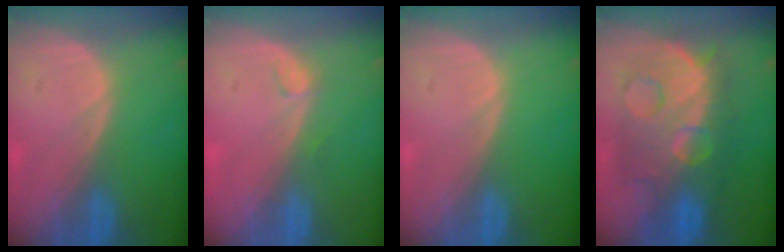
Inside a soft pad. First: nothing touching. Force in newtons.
{"total": 1.3, "press": 1.1, "slide": 0.5}
{"total": 0.0}
{"total": 12.4, "press": 12.3, "slide": 1.2}